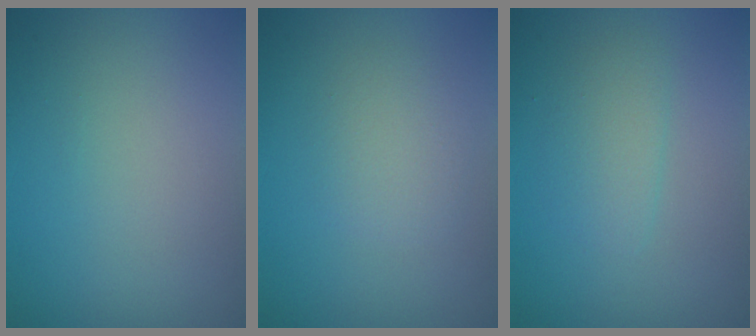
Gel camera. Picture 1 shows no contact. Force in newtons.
{"total": 2.0, "press": 2.0, "slide": 0.0}
{"total": 2.0, "press": 2.0, "slide": 0.1}